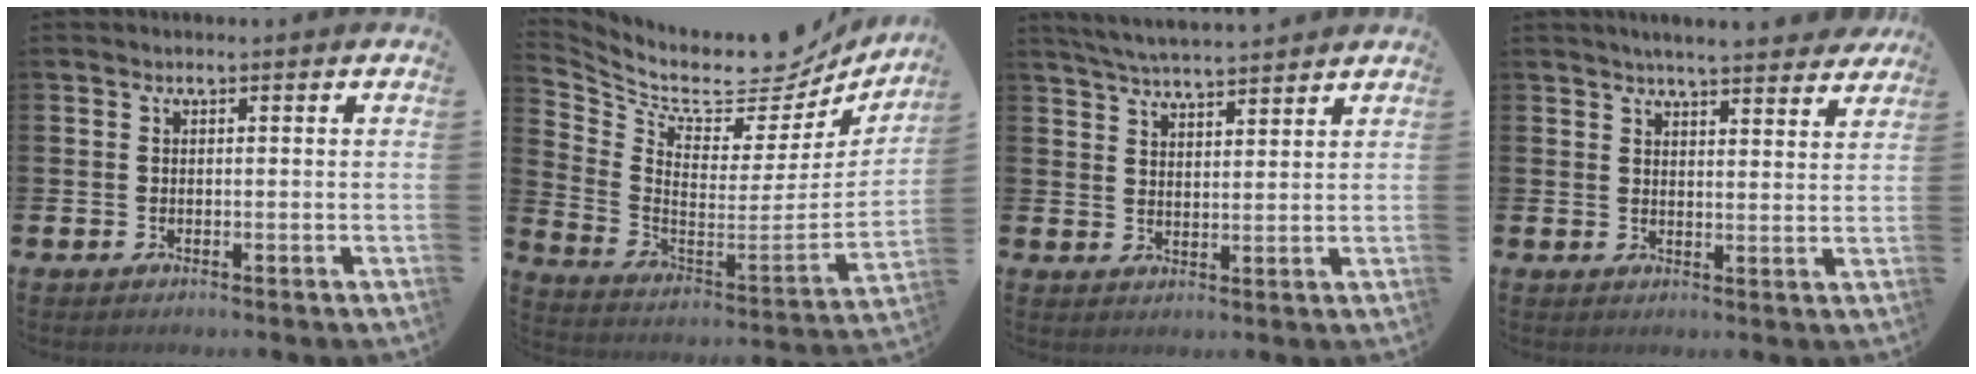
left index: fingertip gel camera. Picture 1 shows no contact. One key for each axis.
{"total": 6.9, "fx": 5.5, "fy": 3.0, "fz": 2.8, "tx": -0.078, "ty": -0.059, "tz": 0.085}
{"total": 4.9, "fx": 4.8, "fy": 0.0, "fz": 0.6, "tx": -0.034, "ty": -0.020, "tz": 0.088}
{"total": 5.1, "fx": 4.9, "fy": -0.1, "fz": 1.2, "tx": -0.022, "ty": -0.029, "tz": 0.086}